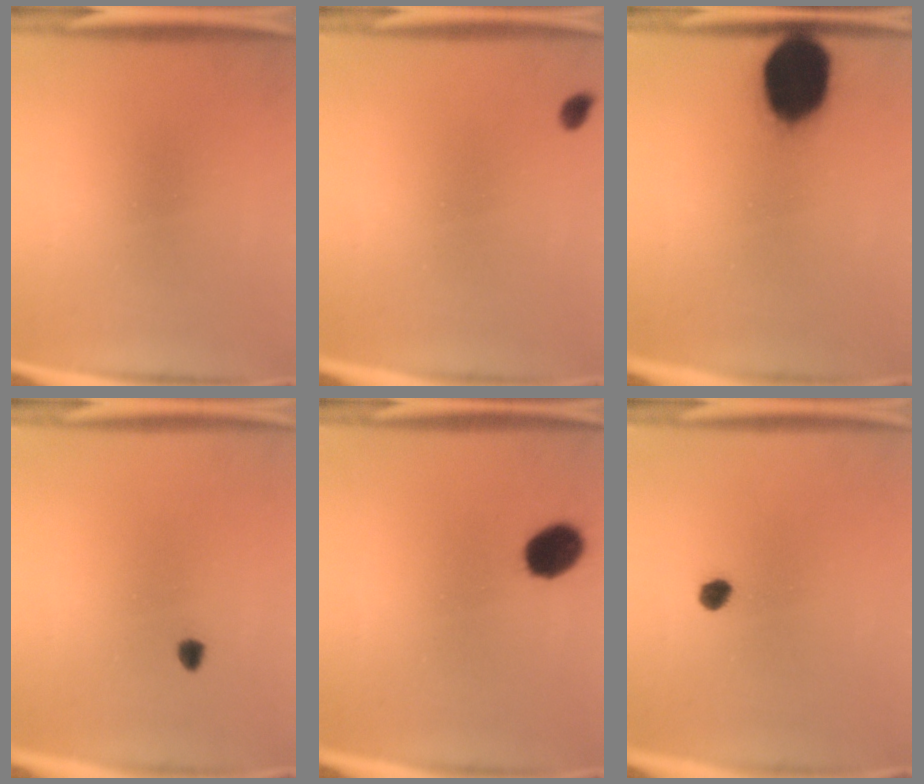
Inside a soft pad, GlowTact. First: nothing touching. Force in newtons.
{"total": 1.3}
{"total": 19.5}
{"total": 0.9}
{"total": 7.7}
{"total": 2.2}